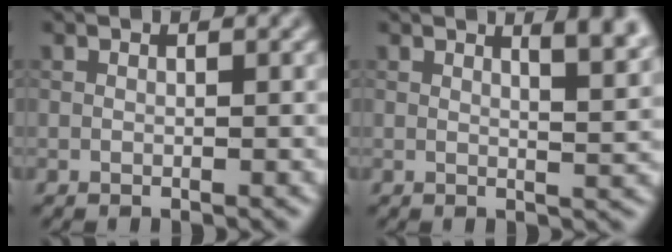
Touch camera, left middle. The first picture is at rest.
{"total": 4.8, "force": [2.7, 1.6, 3.5], "torque": [-0.022, 0.011, 0.026]}